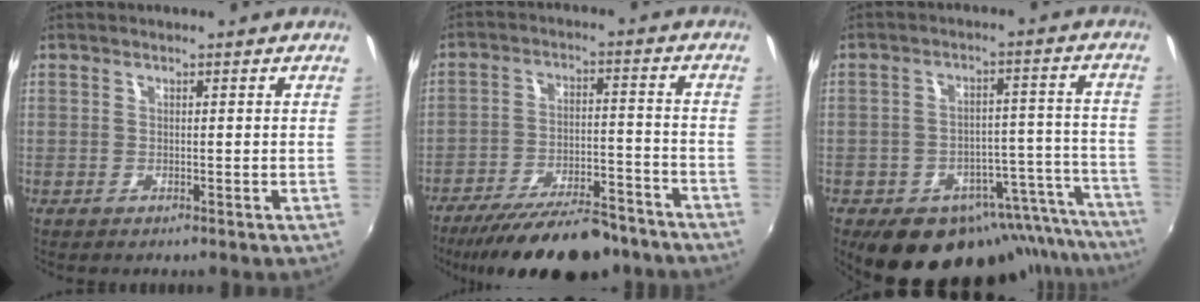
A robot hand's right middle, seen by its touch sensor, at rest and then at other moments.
{"total": 19.9, "force": [-16.4, 5.7, 9.7], "torque": [-0.177, -0.017, -0.234]}
{"total": 21.6, "force": [-17.4, 9.7, 8.5], "torque": [-0.106, 0.034, -0.213]}